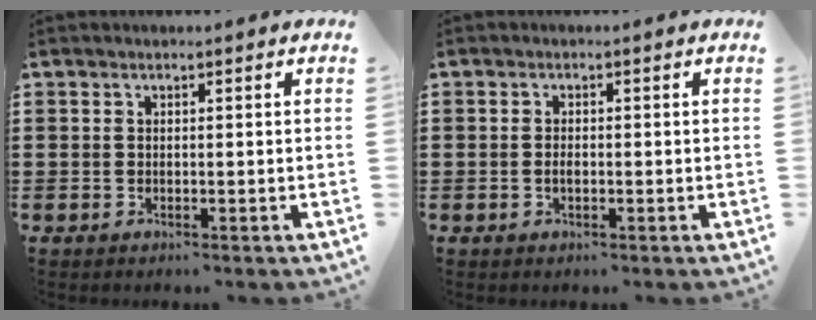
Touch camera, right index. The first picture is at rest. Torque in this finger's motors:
{"motor_torque": [0.75, 0.56, 0.10, 0.04]}